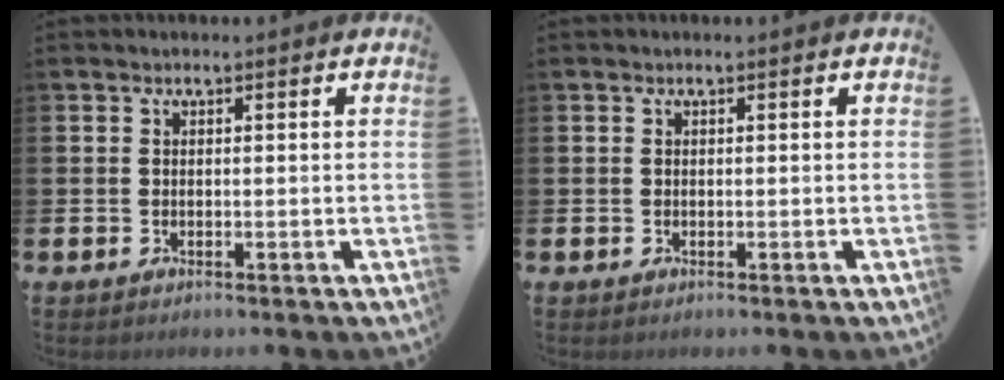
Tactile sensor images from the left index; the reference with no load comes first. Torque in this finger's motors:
{"motor_torque": [0.00, 0.00, 0.00, 0.00]}